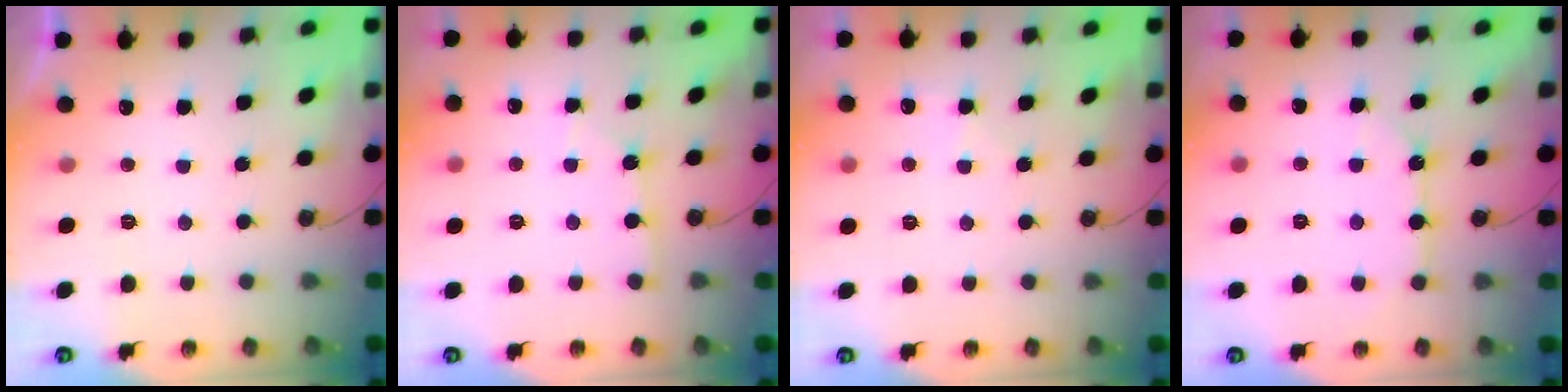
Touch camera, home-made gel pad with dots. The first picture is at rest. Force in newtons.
{"total": 1.5, "press": 1.5, "slide": 0.2}
{"total": 3.7, "press": 3.7, "slide": 0.5}
{"total": 9.0, "press": 9.0, "slide": 0.2}